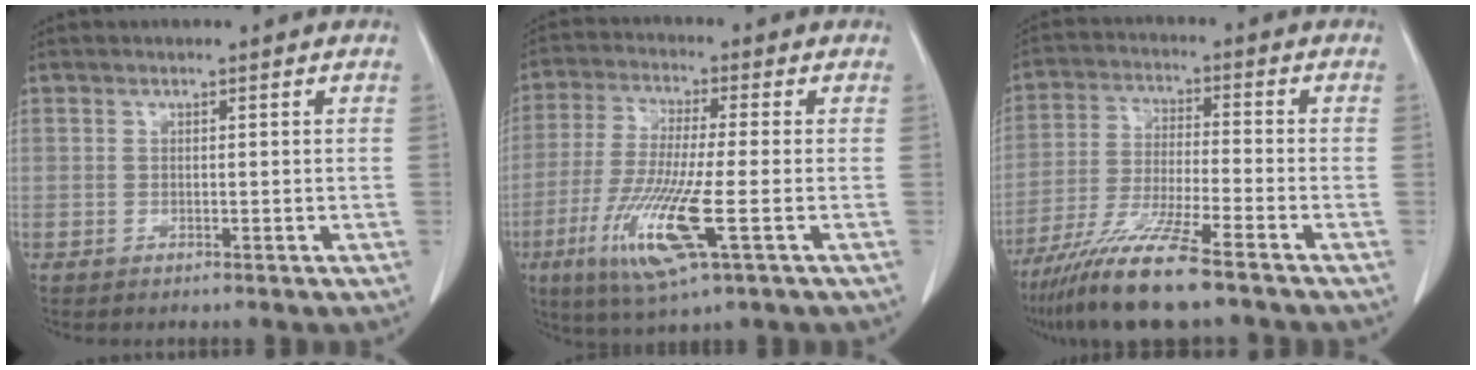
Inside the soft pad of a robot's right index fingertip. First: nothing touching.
{"total": 13.1, "force": [-4.5, 0.9, 12.3], "torque": [-0.258, -0.030, -0.085]}
{"total": 12.0, "force": [-9.0, -0.1, 8.0], "torque": [-0.155, -0.037, -0.163]}